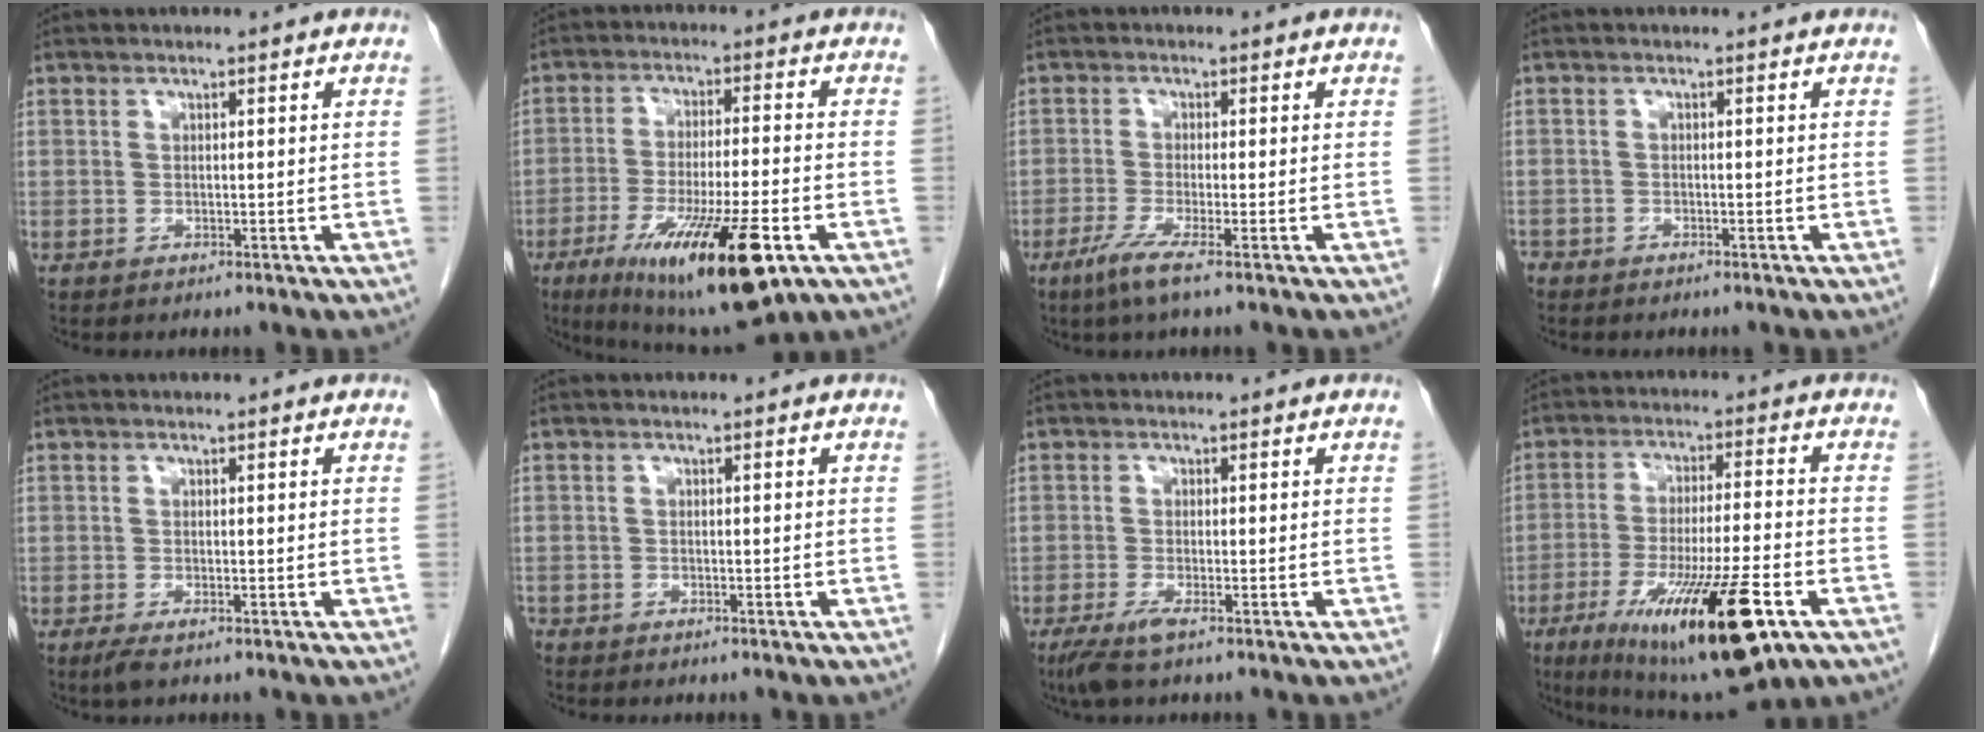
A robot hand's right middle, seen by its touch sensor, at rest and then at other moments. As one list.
[{"total": 18.2, "force": [-8.7, 2.9, 15.7], "torque": [-0.245, -0.035, -0.131]}, {"total": 4.0, "force": [-2.4, -0.3, 3.2], "torque": [-0.069, -0.014, -0.052]}, {"total": 1.7, "force": [-1.2, 1.0, 0.6], "torque": [-0.002, 0.003, -0.018]}, {"total": 1.7, "force": [-1.1, 0.3, 1.3], "torque": [-0.028, -0.005, -0.019]}, {"total": 1.3, "force": [-1.0, 0.7, 0.2], "torque": [-0.004, 0.002, -0.019]}, {"total": 3.2, "force": [-2.1, 0.2, 2.5], "torque": [-0.053, -0.010, -0.041]}, {"total": 19.3, "force": [-9.2, 2.7, 16.8], "torque": [-0.264, -0.036, -0.142]}]